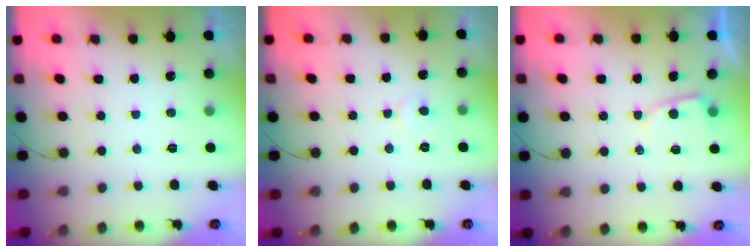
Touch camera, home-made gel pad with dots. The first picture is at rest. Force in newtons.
{"total": 4.1, "press": 4.1, "slide": 0.3}
{"total": 2.6, "press": 2.6, "slide": 0.2}